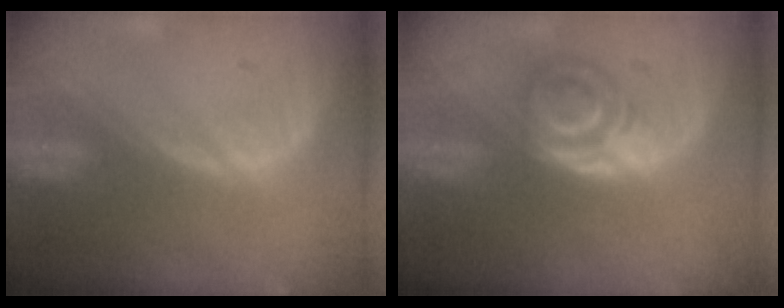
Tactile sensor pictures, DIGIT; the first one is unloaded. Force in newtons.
{"total": 5.2, "press": 4.9, "slide": 1.8}